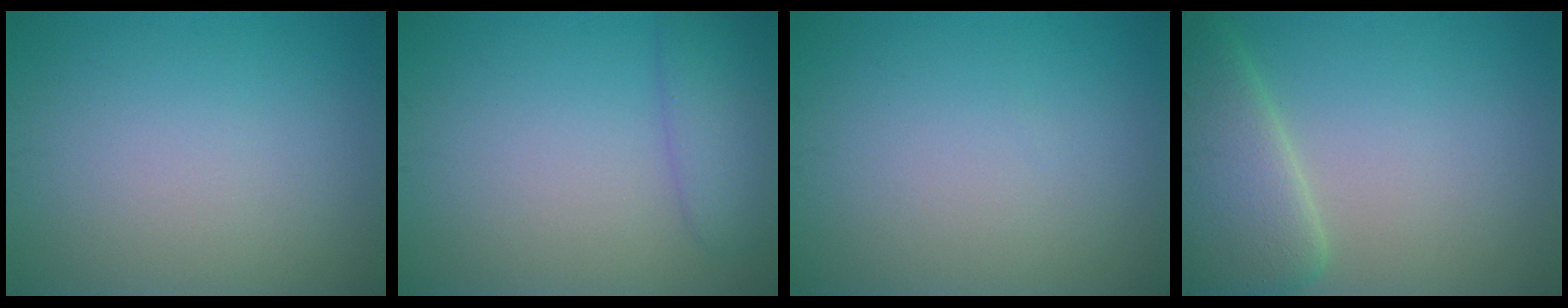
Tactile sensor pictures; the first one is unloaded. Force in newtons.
{"total": 2.9, "press": 2.9, "slide": 0.3}
{"total": 0.0}
{"total": 6.2, "press": 6.2, "slide": 0.2}